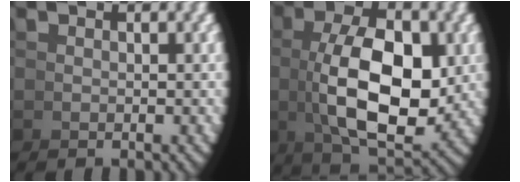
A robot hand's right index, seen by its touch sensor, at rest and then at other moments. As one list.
[{"total": 9.1, "force": [0.2, 4.3, 8.0], "torque": [-0.137, -0.017, 0.019]}]